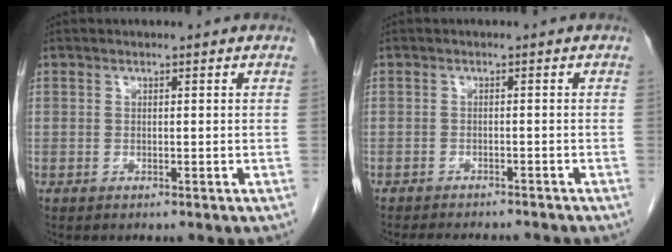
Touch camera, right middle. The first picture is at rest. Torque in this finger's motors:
{"motor_torque": [0.05, -0.05, 0.01, 0.00]}